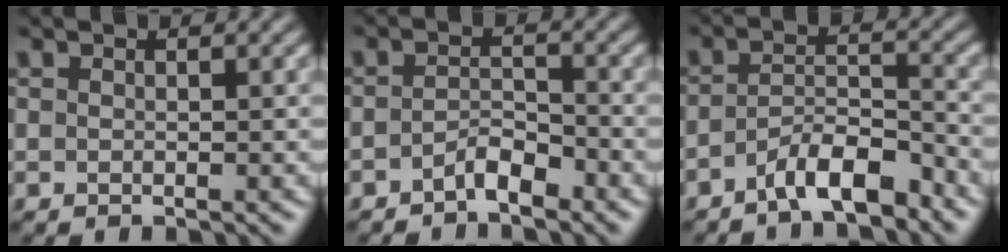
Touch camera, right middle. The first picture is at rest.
{"total": 2.1, "force": [-1.6, 0.6, 1.2], "torque": [-0.023, 0.008, -0.031]}
{"total": 4.6, "force": [-3.2, 1.2, 3.0], "torque": [-0.051, 0.007, -0.059]}